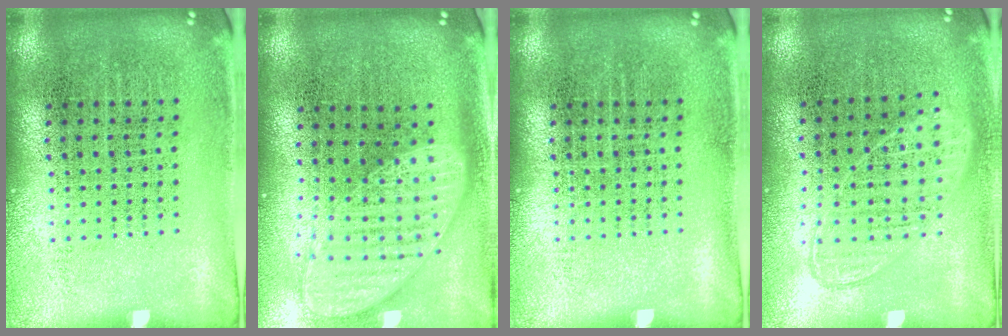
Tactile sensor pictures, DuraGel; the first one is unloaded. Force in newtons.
{"total": 1.9, "press": 1.5, "slide": 1.1}
{"total": 0.0}
{"total": 0.9, "press": 0.8, "slide": 0.3}